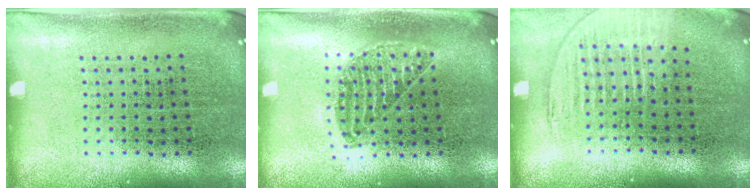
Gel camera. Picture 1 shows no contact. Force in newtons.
{"total": 1.1, "press": 1.0, "slide": 0.4}
{"total": 1.2, "press": 1.1, "slide": 0.5}